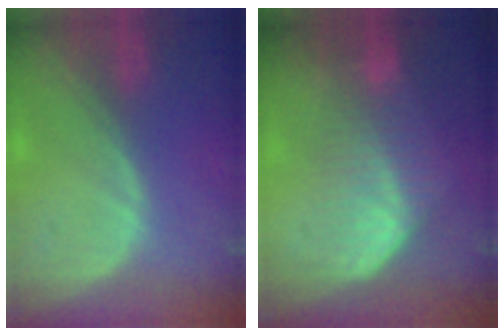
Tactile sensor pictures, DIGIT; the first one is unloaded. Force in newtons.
{"total": 7.6, "press": 6.3, "slide": 4.2}